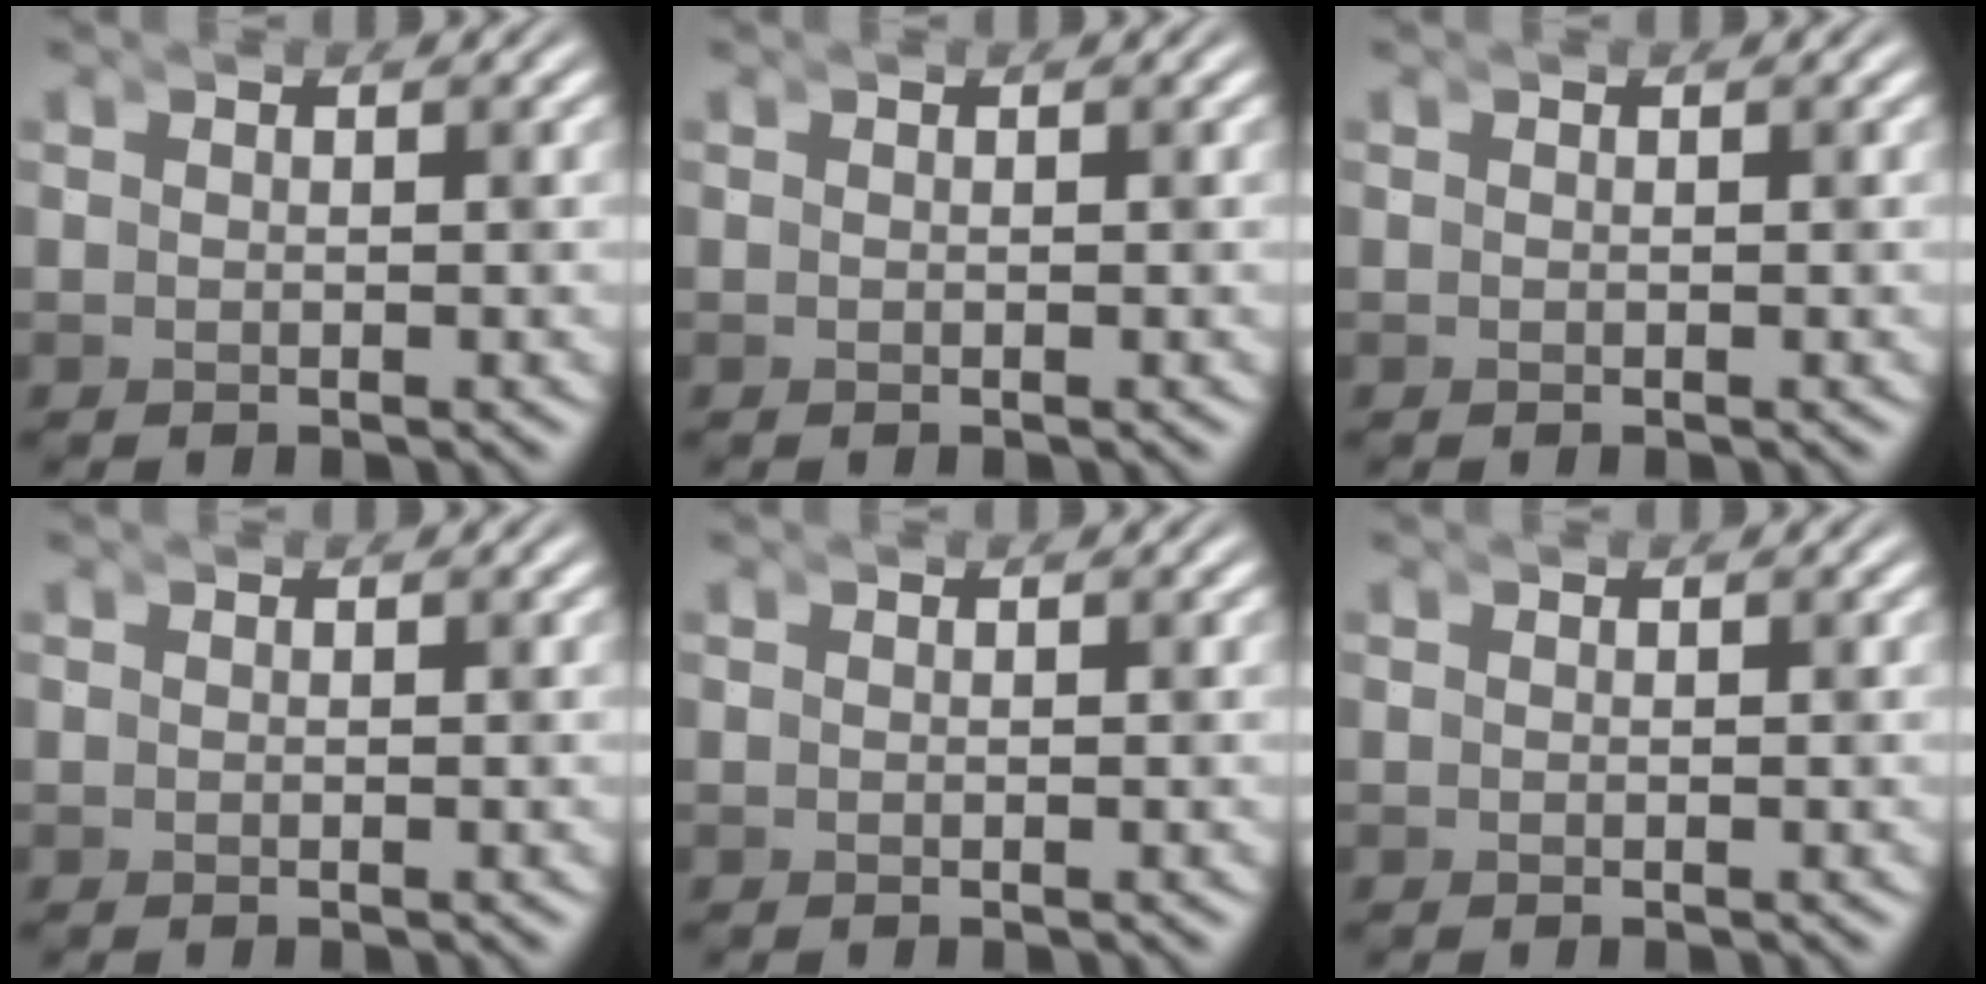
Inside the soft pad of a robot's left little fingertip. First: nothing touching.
{"total": 0.0}
{"total": 0.0}
{"total": 0.0}
{"total": 0.0}
{"total": 0.0}